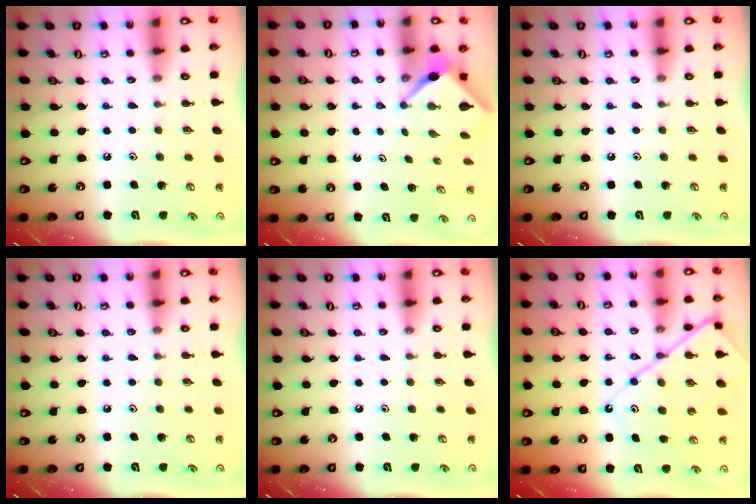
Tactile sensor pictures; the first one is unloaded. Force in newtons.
{"total": 2.9, "press": 2.9, "slide": 0.2}
{"total": 0.0}
{"total": 0.0}
{"total": 0.0}
{"total": 12.2, "press": 12.1, "slide": 1.3}